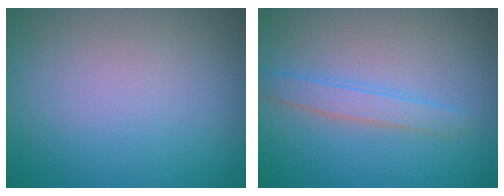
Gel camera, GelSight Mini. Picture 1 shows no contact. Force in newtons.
{"total": 1.9, "press": 1.9, "slide": 0.1}